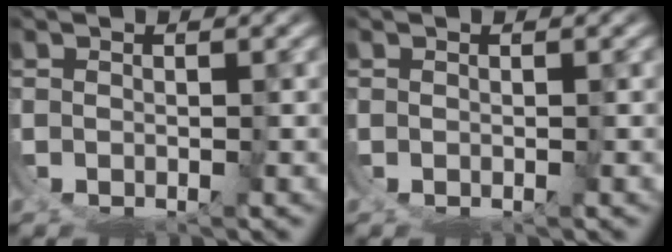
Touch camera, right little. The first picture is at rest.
{"total": 0.0}